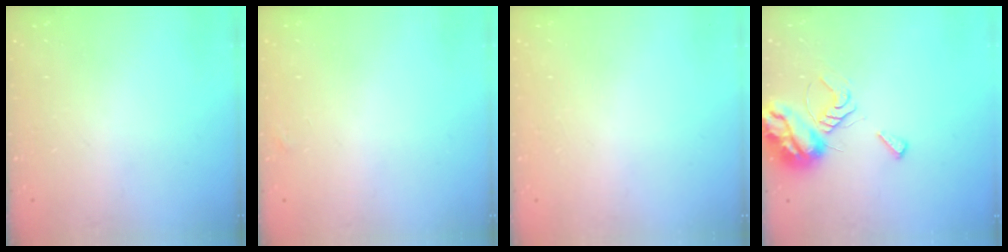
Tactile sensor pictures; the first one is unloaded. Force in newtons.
{"total": 3.8, "press": 3.8, "slide": 0.5}
{"total": 2.0, "press": 2.0, "slide": 0.1}
{"total": 9.3, "press": 9.3, "slide": 0.9}